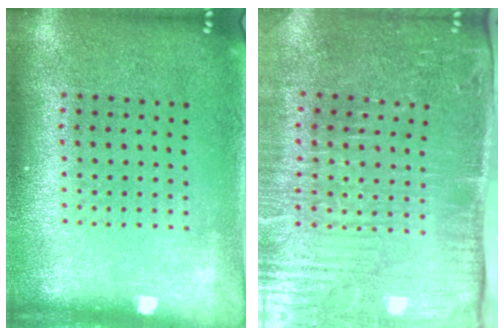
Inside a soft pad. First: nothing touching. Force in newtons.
{"total": 5.2, "press": 4.5, "slide": 2.6}